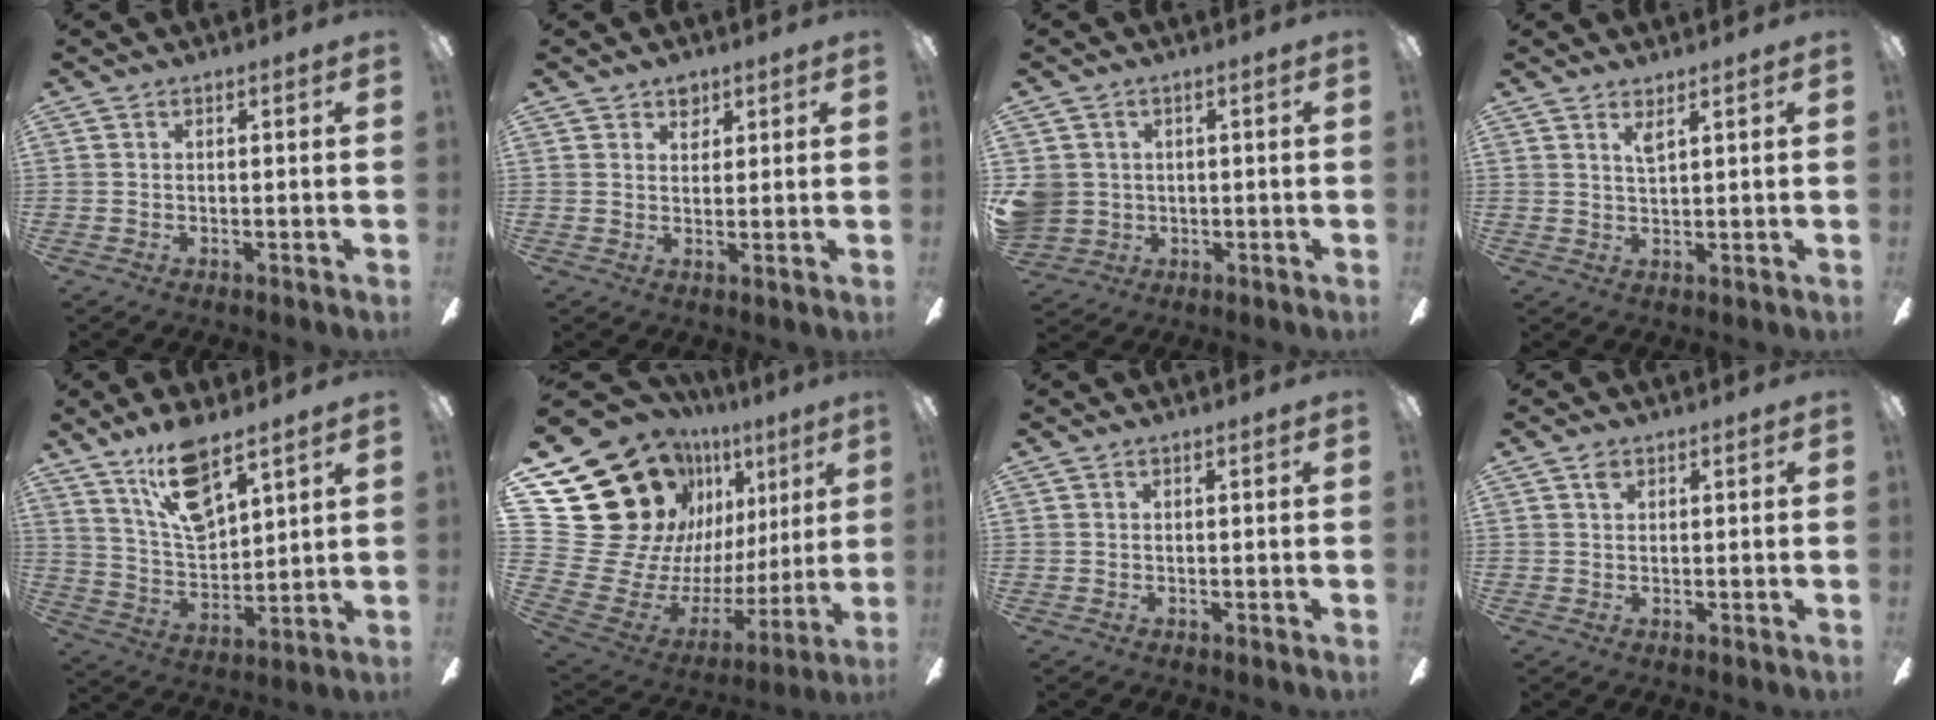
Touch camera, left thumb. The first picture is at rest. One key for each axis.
{"total": 3.4, "fx": 2.4, "fy": 2.1, "fz": 1.1, "tx": -0.002, "ty": -0.009, "tz": 0.041}
{"total": 5.3, "fx": 0.6, "fy": 5.1, "fz": 1.3, "tx": -0.049, "ty": 0.004, "tz": 0.012}
{"total": 2.4, "fx": 1.9, "fy": 0.2, "fz": 1.5, "tx": -0.035, "ty": 0.000, "tz": 0.034}
{"total": 14.1, "fx": 9.9, "fy": 5.5, "fz": 8.5, "tx": -0.156, "ty": -0.041, "tz": 0.176}
{"total": 27.3, "fx": 13.9, "fy": 19.3, "fz": 13.4, "tx": -0.249, "ty": -0.135, "tz": 0.315}
{"total": 0.0}
{"total": 1.3, "fx": 0.9, "fy": 0.8, "fz": 0.6, "tx": -0.015, "ty": 0.003, "tz": 0.015}